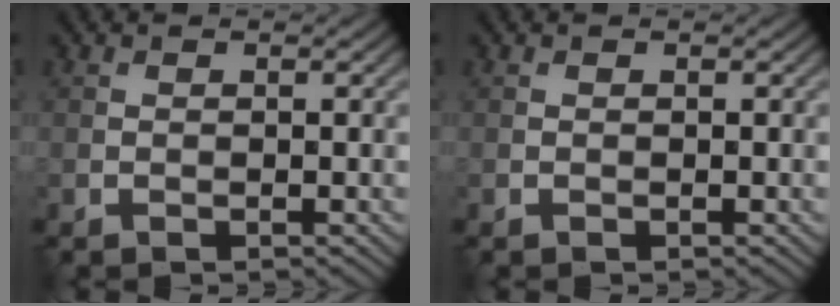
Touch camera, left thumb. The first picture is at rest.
{"total": 0.0}